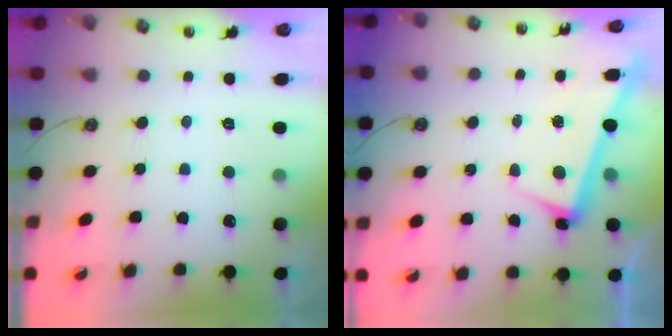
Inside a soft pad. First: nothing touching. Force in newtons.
{"total": 2.6, "press": 2.5, "slide": 0.7}